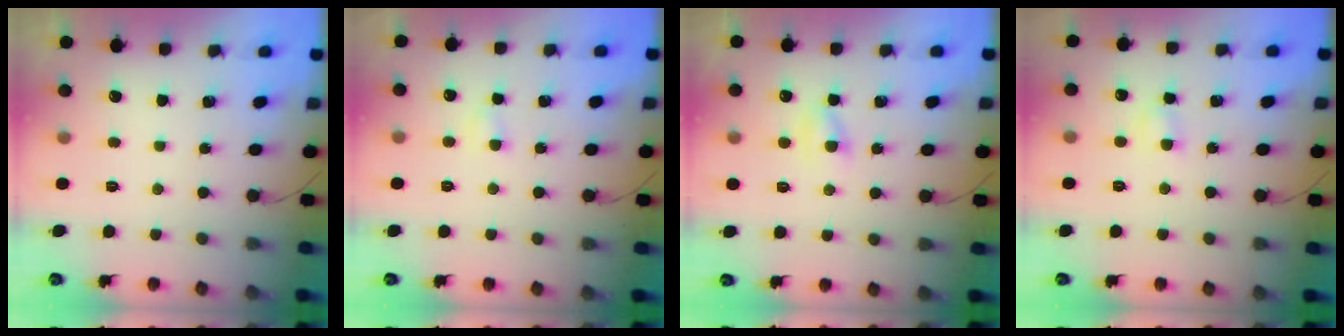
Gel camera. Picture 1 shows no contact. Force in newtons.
{"total": 2.7, "press": 2.5, "slide": 1.0}
{"total": 2.4, "press": 2.1, "slide": 1.2}
{"total": 2.7, "press": 2.4, "slide": 1.2}